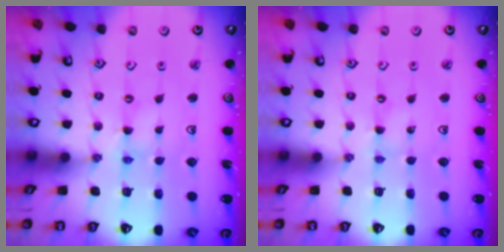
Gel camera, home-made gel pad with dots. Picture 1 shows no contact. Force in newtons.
{"total": 0.0}